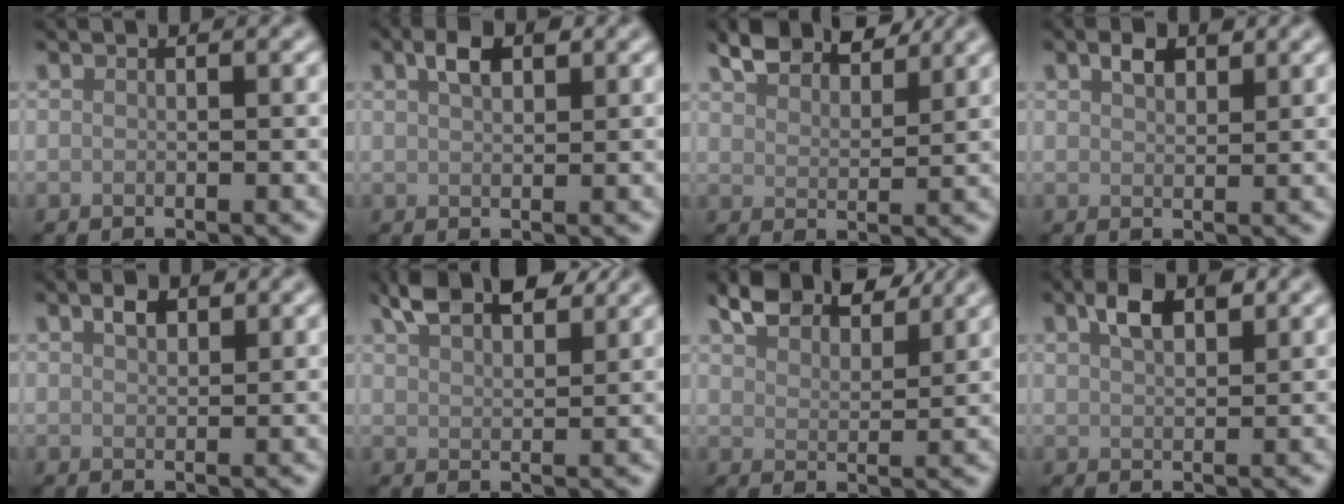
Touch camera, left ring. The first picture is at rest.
{"total": 2.5, "force": [1.2, 1.3, 1.7], "torque": [-0.033, 0.008, 0.021]}
{"total": 4.8, "force": [4.1, 1.5, 1.9], "torque": [-0.037, 0.009, 0.071]}
{"total": 1.8, "force": [1.2, 0.9, 1.0], "torque": [-0.018, 0.005, 0.022]}
{"total": 1.5, "force": [1.0, 0.8, 0.9], "torque": [-0.016, 0.005, 0.019]}
{"total": 5.1, "force": [3.7, 1.9, 2.9], "torque": [-0.053, 0.013, 0.067]}
{"total": 5.5, "force": [4.6, 1.9, 2.3], "torque": [-0.043, 0.010, 0.077]}
{"total": 3.2, "force": [1.7, 1.6, 2.2], "torque": [-0.043, 0.008, 0.031]}